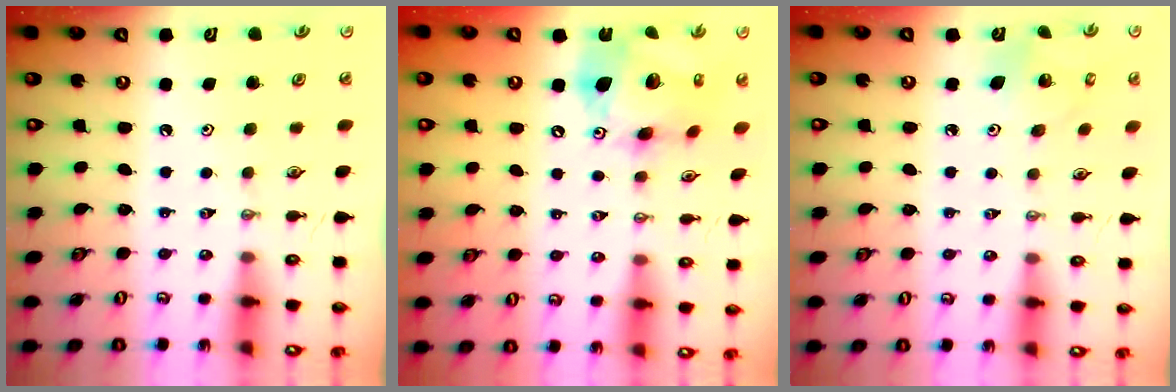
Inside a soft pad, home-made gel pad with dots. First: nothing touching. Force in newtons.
{"total": 16.3, "press": 16.3, "slide": 1.7}
{"total": 5.2, "press": 5.2, "slide": 0.4}